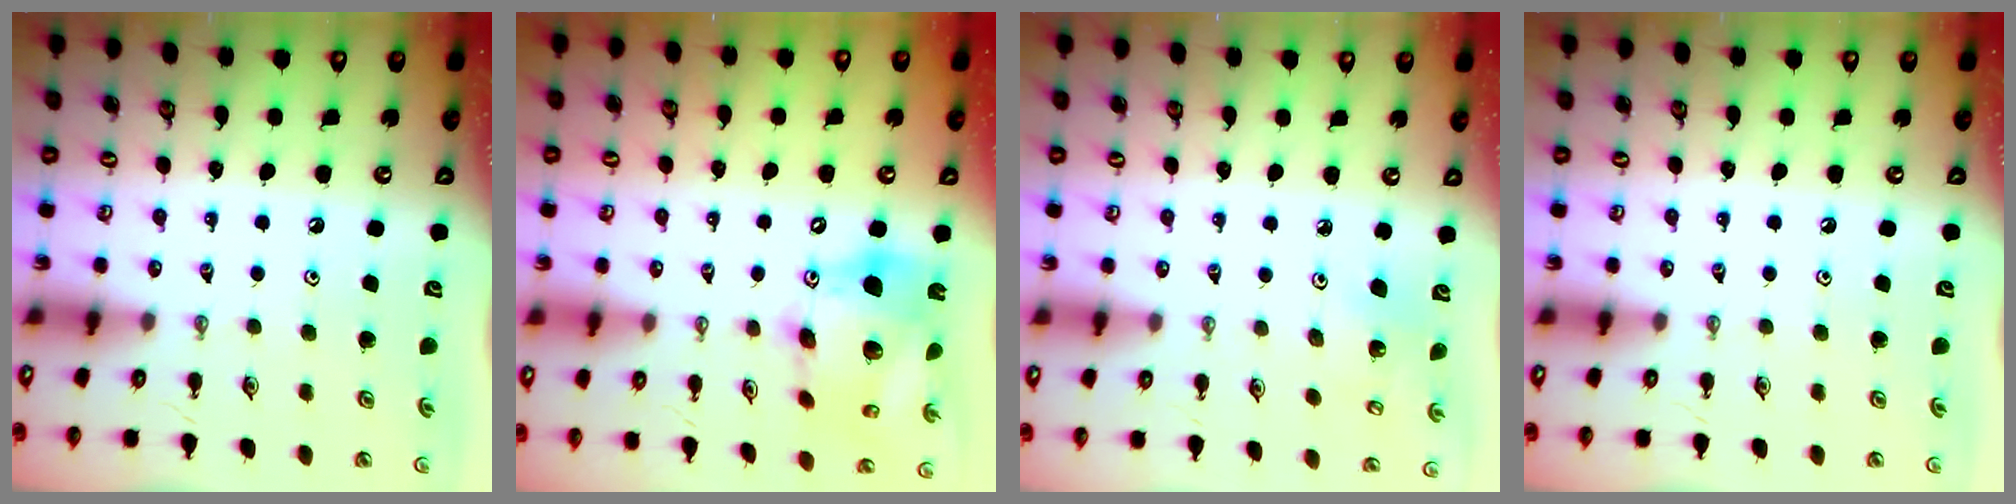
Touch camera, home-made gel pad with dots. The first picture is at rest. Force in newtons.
{"total": 19.3, "press": 19.0, "slide": 2.9}
{"total": 4.1, "press": 4.1, "slide": 0.2}
{"total": 0.0}